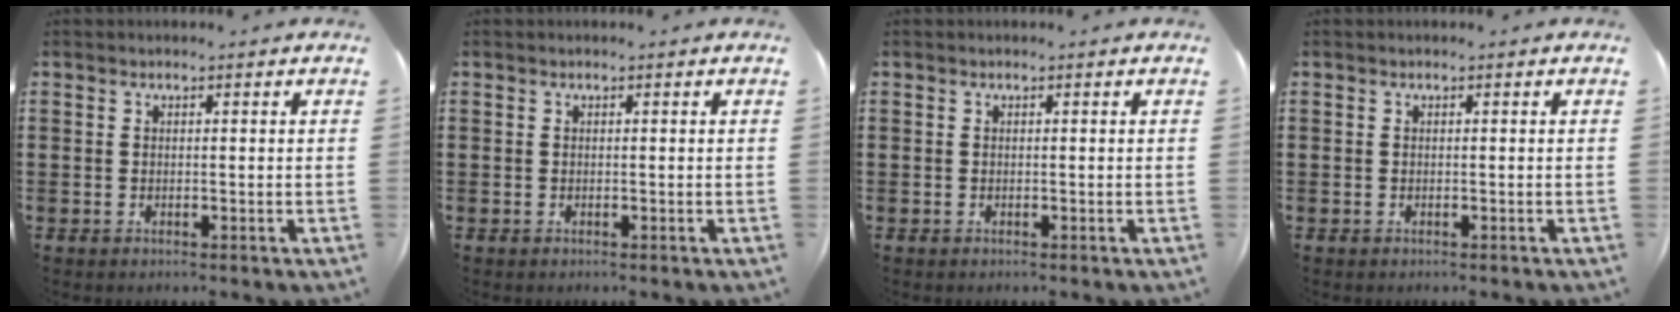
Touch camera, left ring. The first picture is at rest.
{"total": 0.0}
{"total": 0.0}
{"total": 0.0}